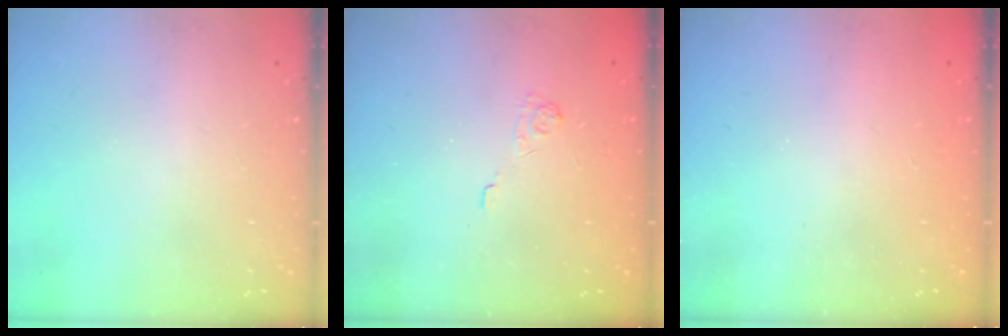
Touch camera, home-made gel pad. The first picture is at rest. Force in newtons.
{"total": 2.1, "press": 1.5, "slide": 1.4}
{"total": 2.3, "press": 2.2, "slide": 0.8}